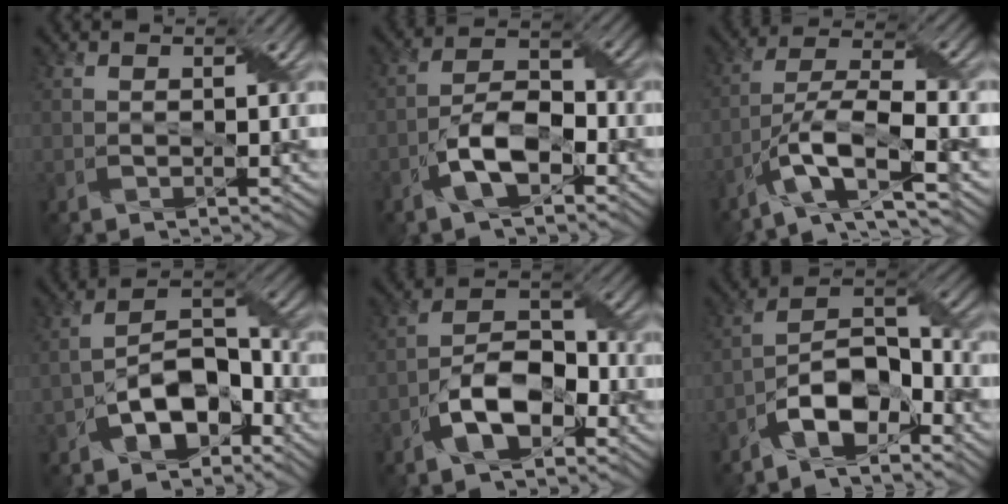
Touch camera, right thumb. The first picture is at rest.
{"total": 7.2, "force": [-3.8, 3.2, 5.2], "torque": [-0.095, 0.009, -0.077]}
{"total": 10.7, "force": [-5.3, 3.4, 8.6], "torque": [-0.165, -0.003, -0.096]}
{"total": 8.6, "force": [-4.4, 4.9, 5.5], "torque": [-0.092, 0.007, -0.089]}
{"total": 8.1, "force": [-4.2, 4.2, 5.6], "torque": [-0.098, 0.010, -0.084]}
{"total": 9.6, "force": [-6.2, 3.9, 6.2], "torque": [-0.104, 0.003, -0.124]}